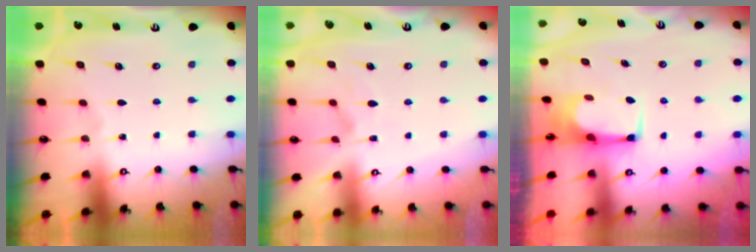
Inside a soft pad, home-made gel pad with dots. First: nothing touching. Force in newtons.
{"total": 5.2, "press": 5.0, "slide": 1.2}
{"total": 2.1, "press": 2.1, "slide": 0.2}